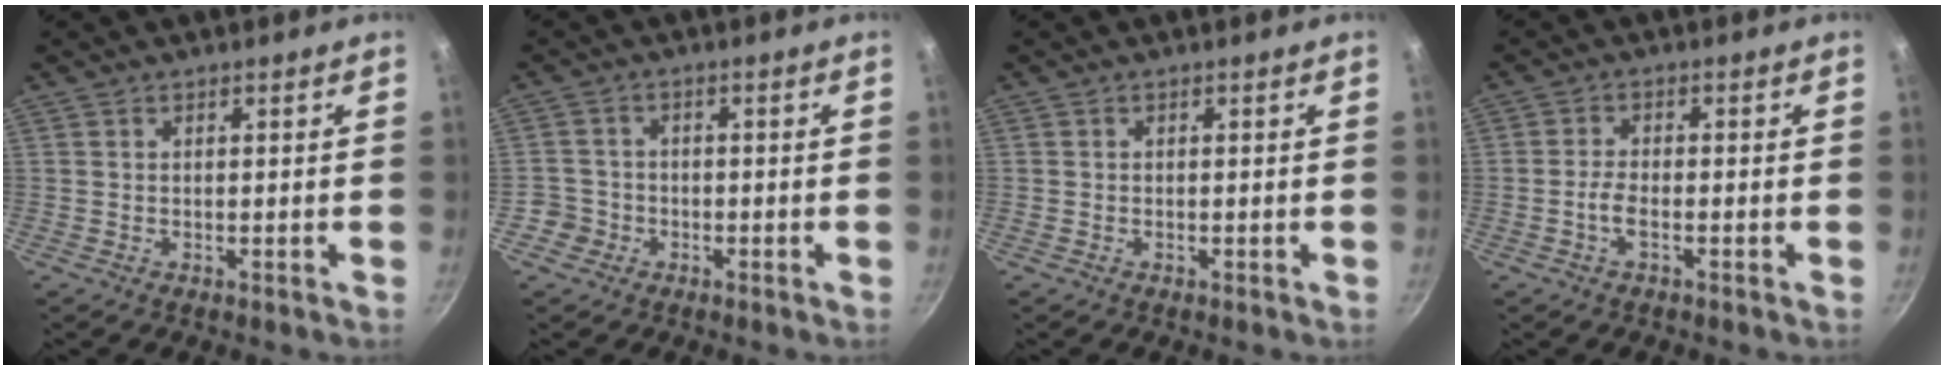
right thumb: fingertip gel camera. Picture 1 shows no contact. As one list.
[{"total": 3.7, "force": [-1.8, 3.2, 0.3], "torque": [0.013, 0.027, -0.034]}, {"total": 0.0}, {"total": 3.1, "force": [-1.3, 1.2, 2.5], "torque": [-0.054, 0.014, -0.031]}]